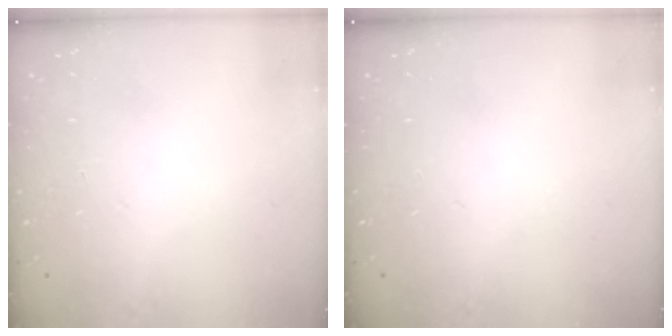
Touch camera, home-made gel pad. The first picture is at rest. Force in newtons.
{"total": 0.0}